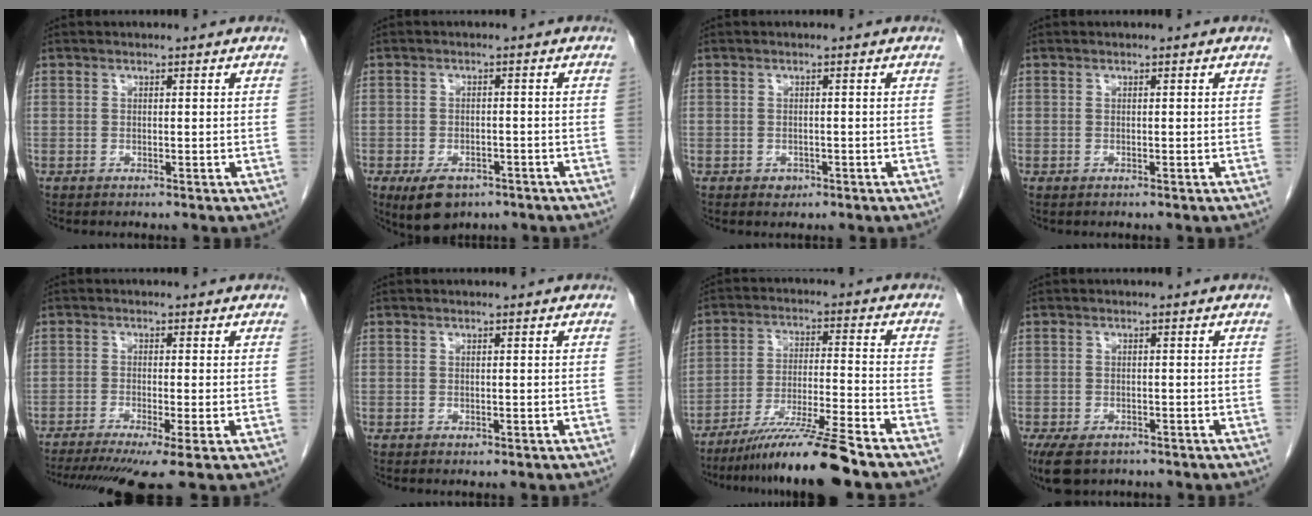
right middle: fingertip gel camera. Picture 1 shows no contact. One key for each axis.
{"total": 6.0, "fx": -3.8, "fy": 3.3, "fz": 3.2, "tx": -0.056, "ty": -0.004, "tz": -0.053}
{"total": 1.2, "fx": -0.6, "fy": 0.9, "fz": 0.4, "tx": -0.004, "ty": 0.003, "tz": -0.005}
{"total": 0.0}
{"total": 9.8, "fx": -6.8, "fy": 0.3, "fz": 7.1, "tx": -0.109, "ty": -0.015, "tz": -0.110}
{"total": 0.0}
{"total": 11.8, "fx": -9.5, "fy": -1.7, "fz": 6.7, "tx": -0.111, "ty": -0.024, "tz": -0.168}
{"total": 6.1, "fx": -4.2, "fy": 3.2, "fz": 3.0, "tx": -0.053, "ty": -0.008, "tz": -0.064}